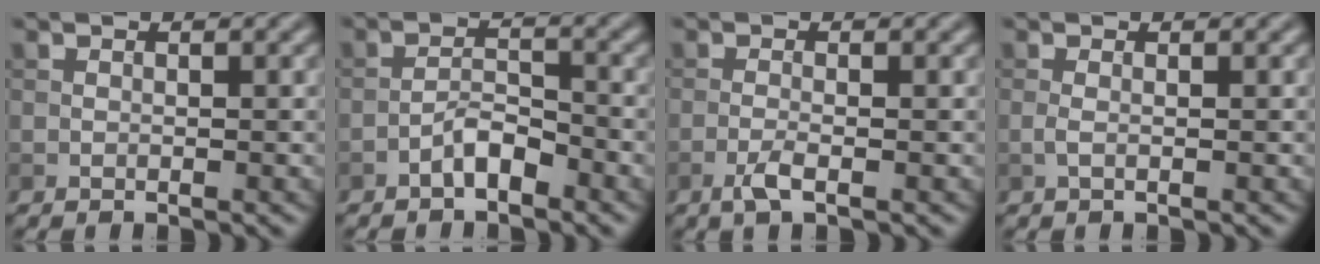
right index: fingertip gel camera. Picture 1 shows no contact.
{"total": 2.3, "force": [-1.6, 0.7, 1.4], "torque": [-0.022, 0.011, -0.032]}
{"total": 1.8, "force": [-0.9, 0.4, 1.4], "torque": [-0.033, 0.001, -0.023]}
{"total": 0.8, "force": [-0.1, 0.2, 0.8], "torque": [-0.019, -0.002, -0.003]}